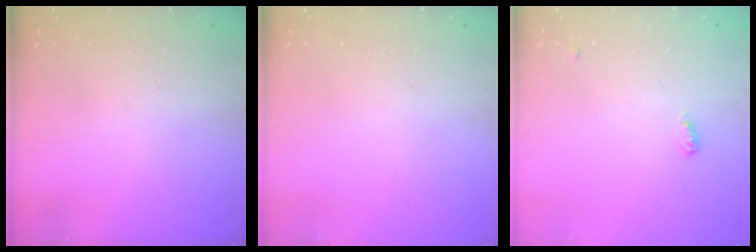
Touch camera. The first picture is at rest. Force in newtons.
{"total": 0.0}
{"total": 3.6, "press": 3.5, "slide": 0.7}